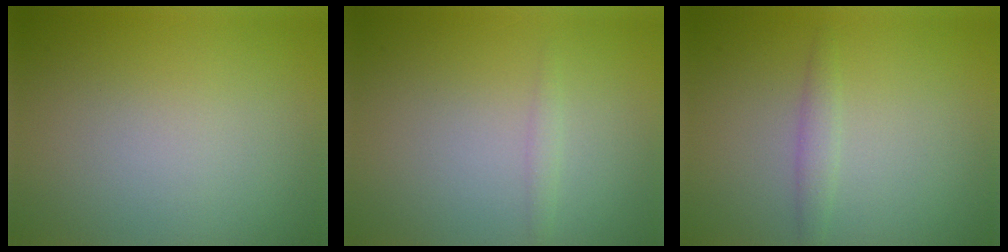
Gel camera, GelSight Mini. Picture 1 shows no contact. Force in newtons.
{"total": 0.8, "press": 0.8, "slide": 0.1}
{"total": 1.4, "press": 1.4, "slide": 0.0}